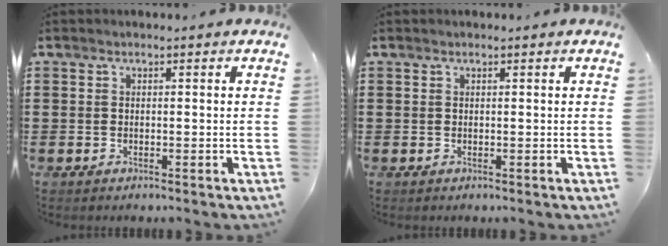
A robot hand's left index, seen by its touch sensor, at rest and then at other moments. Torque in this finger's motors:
{"motor_torque": [-0.56, 0.99, -0.05, -0.01]}